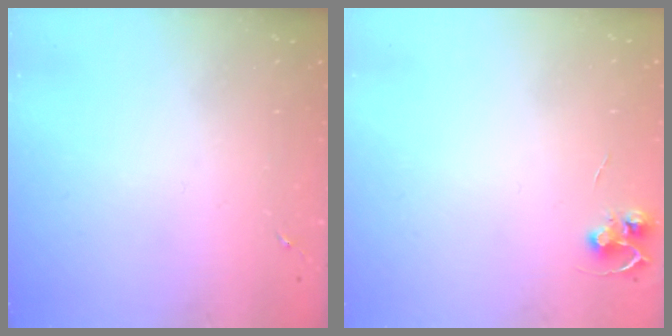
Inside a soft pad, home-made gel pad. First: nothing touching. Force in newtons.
{"total": 5.7, "press": 5.6, "slide": 0.4}